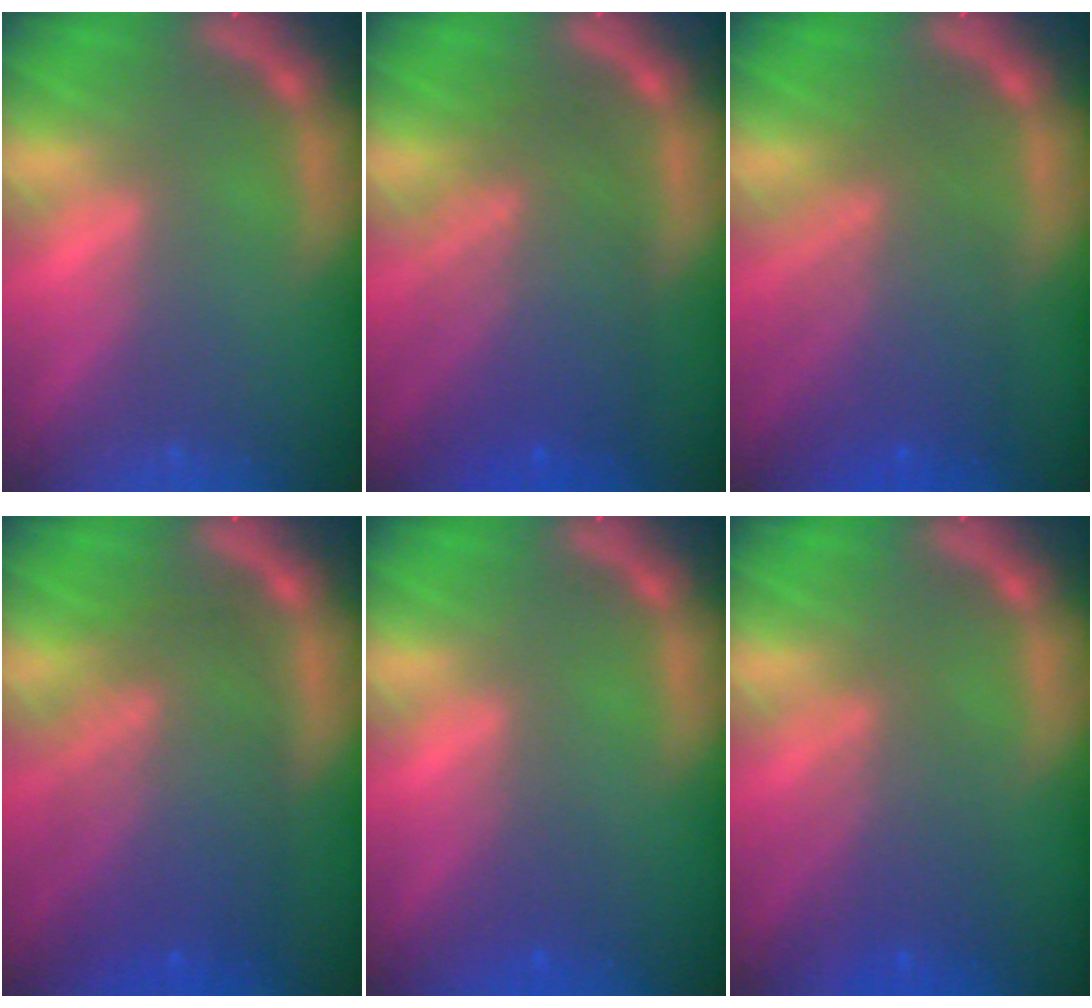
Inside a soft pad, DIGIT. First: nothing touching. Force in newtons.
{"total": 8.1}
{"total": 7.0}
{"total": 9.1}
{"total": 1.5}
{"total": 4.1}